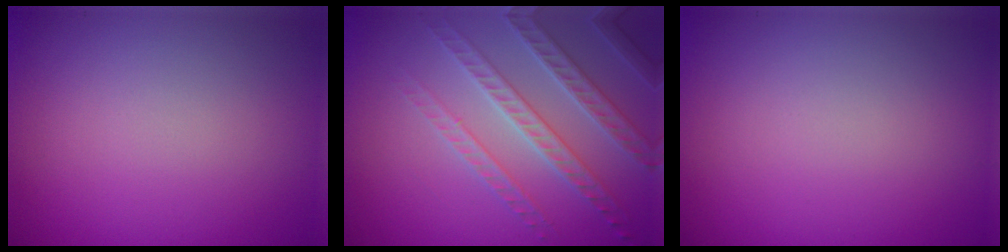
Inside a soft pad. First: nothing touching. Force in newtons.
{"total": 3.9, "press": 3.8, "slide": 1.0}
{"total": 0.0}